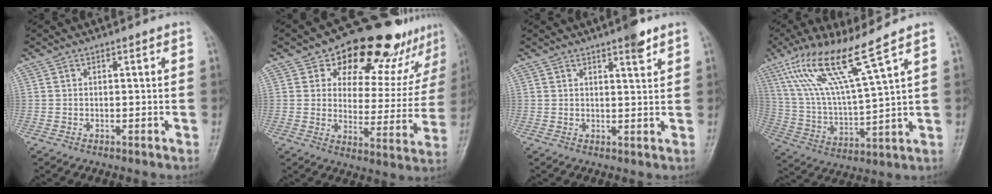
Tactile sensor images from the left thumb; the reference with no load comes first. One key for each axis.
{"total": 21.2, "fx": 15.2, "fy": 10.2, "fz": 10.7, "tx": -0.093, "ty": -0.068, "tz": 0.197}
{"total": 3.9, "fx": 2.6, "fy": 0.9, "fz": 2.7, "tx": -0.032, "ty": -0.015, "tz": 0.036}
{"total": 16.0, "fx": 9.8, "fy": 1.2, "fz": 12.6, "tx": -0.247, "ty": -0.044, "tz": 0.196}